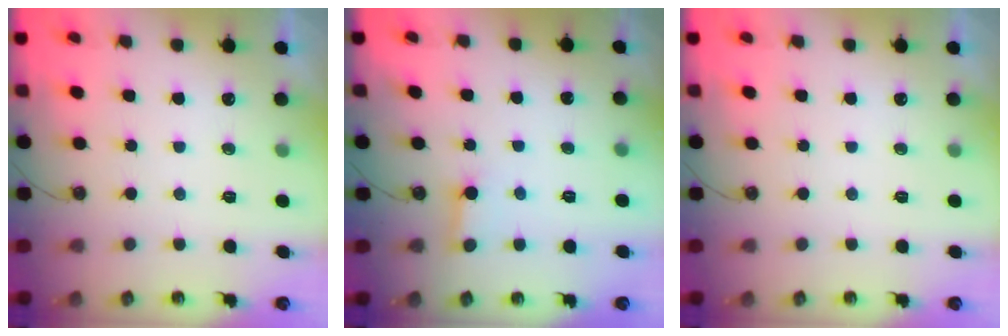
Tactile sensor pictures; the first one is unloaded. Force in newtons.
{"total": 2.7, "press": 2.7, "slide": 0.1}
{"total": 0.0}